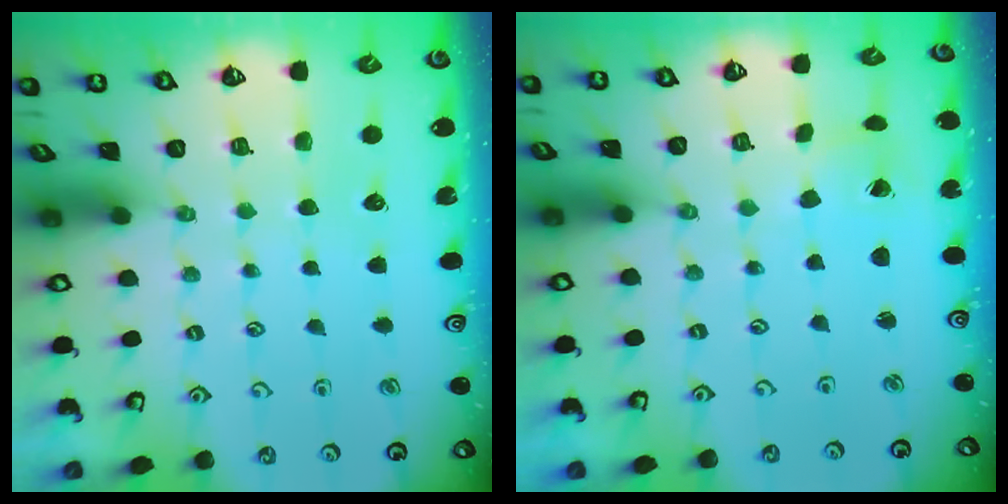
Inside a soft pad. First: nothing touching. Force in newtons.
{"total": 1.5, "press": 1.5, "slide": 0.0}